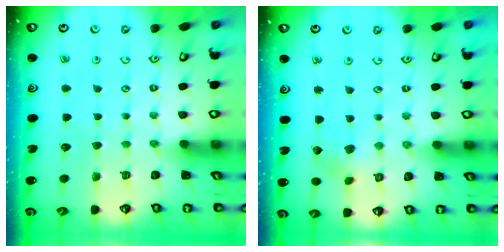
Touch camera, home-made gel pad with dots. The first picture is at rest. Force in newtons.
{"total": 2.3, "press": 2.1, "slide": 0.7}